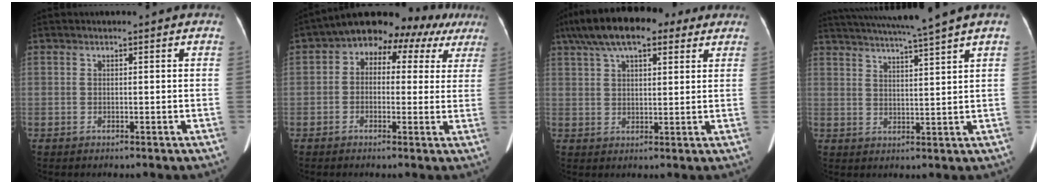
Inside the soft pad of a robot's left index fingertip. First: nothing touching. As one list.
[{"total": 10.5, "force": [5.3, 6.5, 6.3], "torque": [-0.074, 0.047, 0.064]}, {"total": 14.9, "force": [10.0, 5.2, 9.7], "torque": [-0.179, 0.060, 0.170]}, {"total": 11.6, "force": [9.9, -2.1, 5.6], "torque": [-0.096, -0.004, 0.146]}]